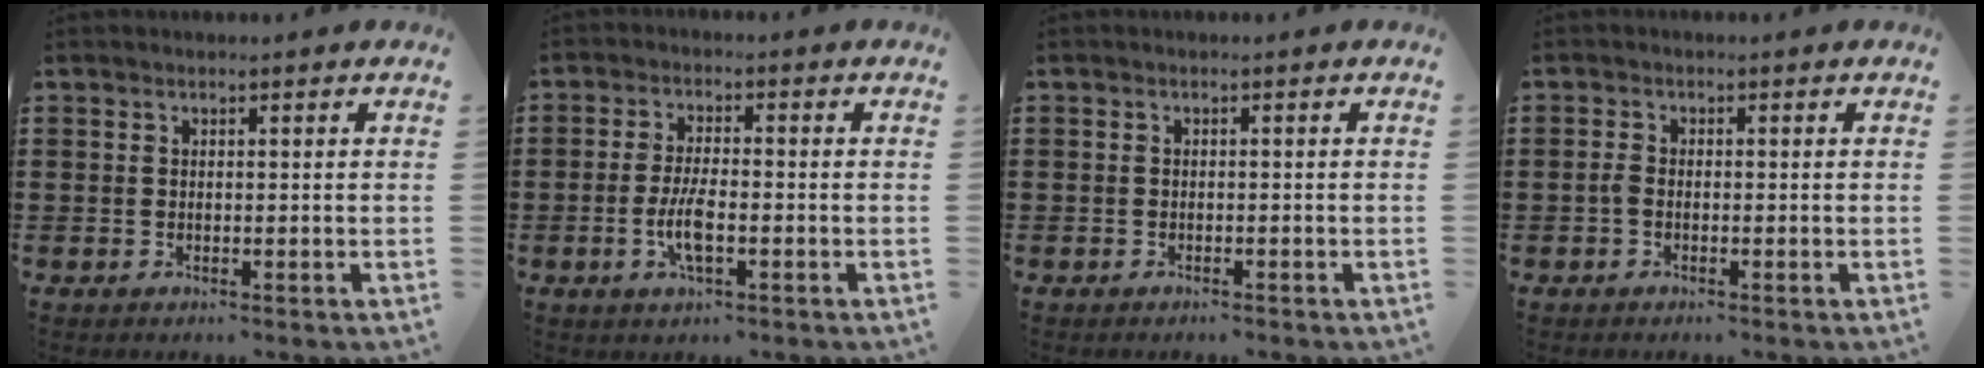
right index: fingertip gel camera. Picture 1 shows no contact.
{"total": 4.9, "force": [-1.5, 1.3, 4.4], "torque": [-0.096, -0.001, -0.033]}
{"total": 0.6, "force": [-0.6, 0.1, 0.1], "torque": [-0.004, -0.001, -0.013]}
{"total": 1.2, "force": [-0.5, 0.6, 0.9], "torque": [-0.026, -0.002, -0.013]}